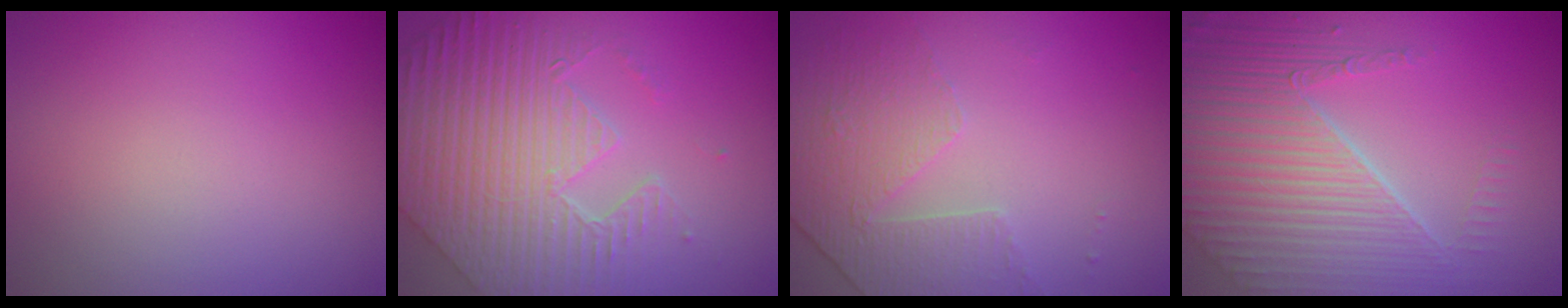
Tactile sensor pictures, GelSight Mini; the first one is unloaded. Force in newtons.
{"total": 8.8, "press": 6.3, "slide": 6.1}
{"total": 4.6, "press": 3.0, "slide": 3.5}
{"total": 8.9, "press": 5.8, "slide": 6.7}